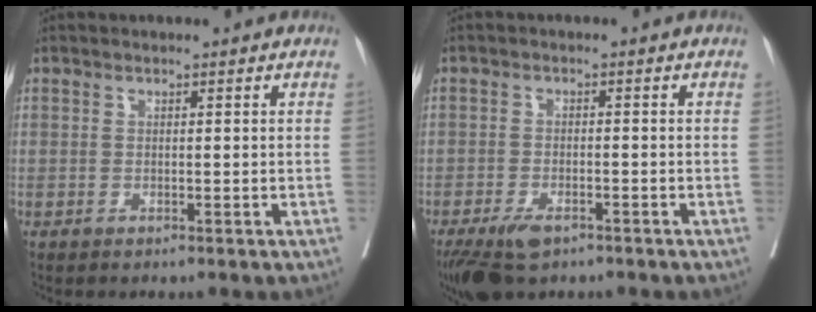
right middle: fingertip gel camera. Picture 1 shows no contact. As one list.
[{"total": 6.3, "force": [-4.2, 2.7, 3.8], "torque": [-0.069, -0.007, -0.071]}]